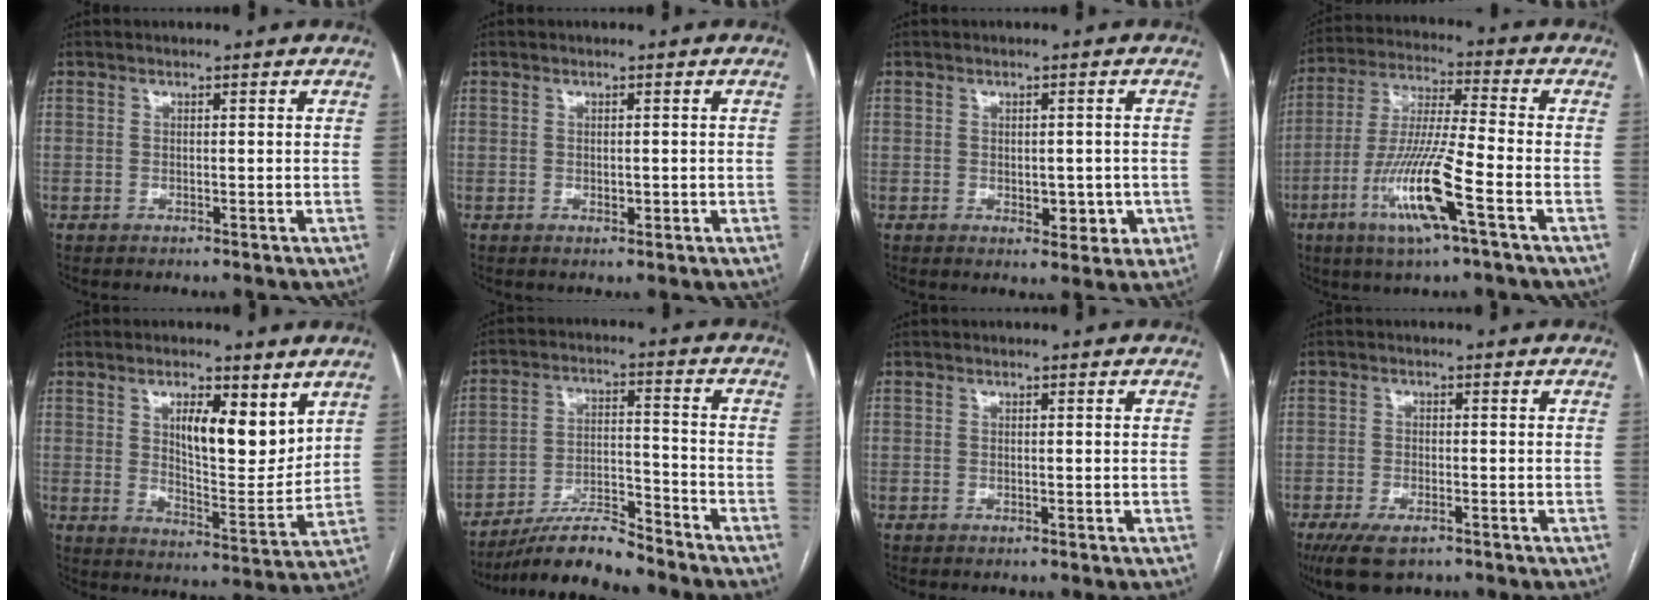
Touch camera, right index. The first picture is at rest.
{"total": 1.1, "force": [-0.2, 0.7, 0.9], "torque": [-0.013, 0.000, 0.002]}
{"total": 4.8, "force": [-0.9, 2.7, 3.8], "torque": [-0.038, 0.003, -0.001]}
{"total": 13.6, "force": [-5.7, 0.3, 12.4], "torque": [-0.252, -0.015, -0.109]}
{"total": 10.3, "force": [4.9, 3.5, 8.4], "torque": [-0.131, -0.010, 0.086]}
{"total": 9.6, "force": [-8.8, 0.9, 3.8], "torque": [-0.060, 0.001, -0.156]}
{"total": 0.0}
{"total": 6.1, "force": [-4.1, 2.4, 3.9], "torque": [-0.074, -0.009, -0.066]}